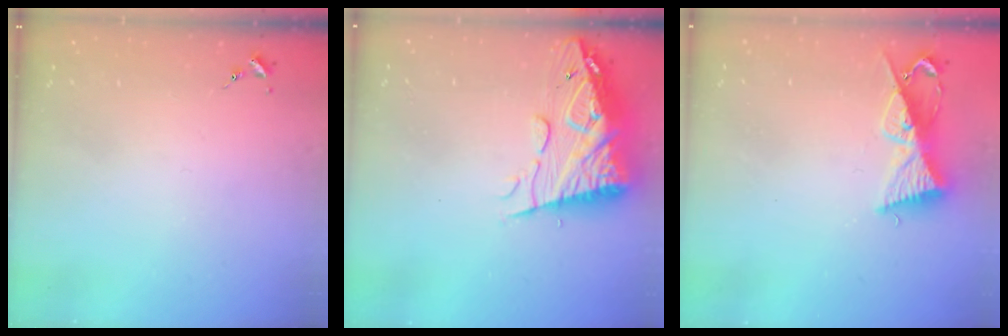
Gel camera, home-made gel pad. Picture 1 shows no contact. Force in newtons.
{"total": 13.1, "press": 13.1, "slide": 1.3}
{"total": 9.9, "press": 9.9, "slide": 0.4}